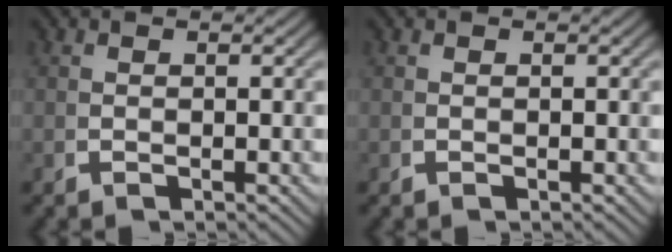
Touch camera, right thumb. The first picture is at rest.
{"total": 0.0}